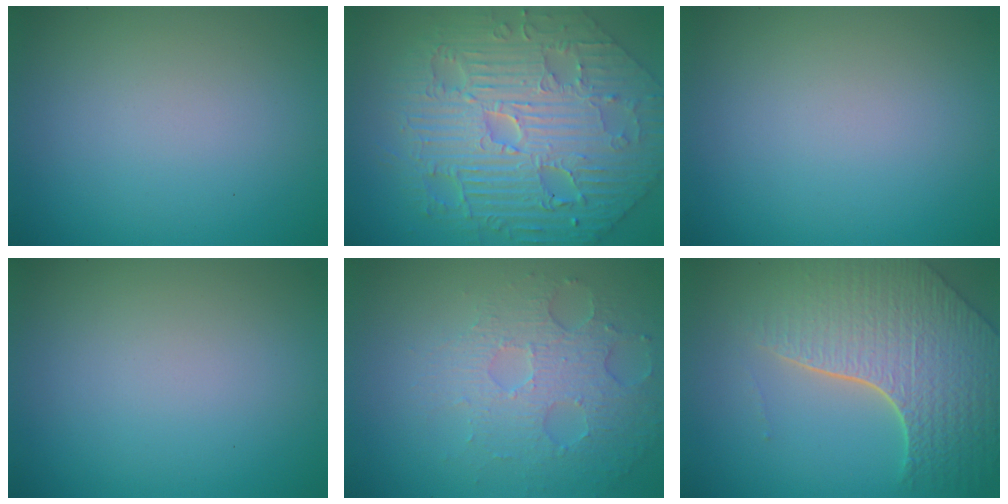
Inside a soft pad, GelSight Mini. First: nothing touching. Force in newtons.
{"total": 9.9, "press": 7.4, "slide": 6.6}
{"total": 0.0}
{"total": 0.0}
{"total": 4.3, "press": 3.0, "slide": 3.1}
{"total": 8.0, "press": 5.7, "slide": 5.7}